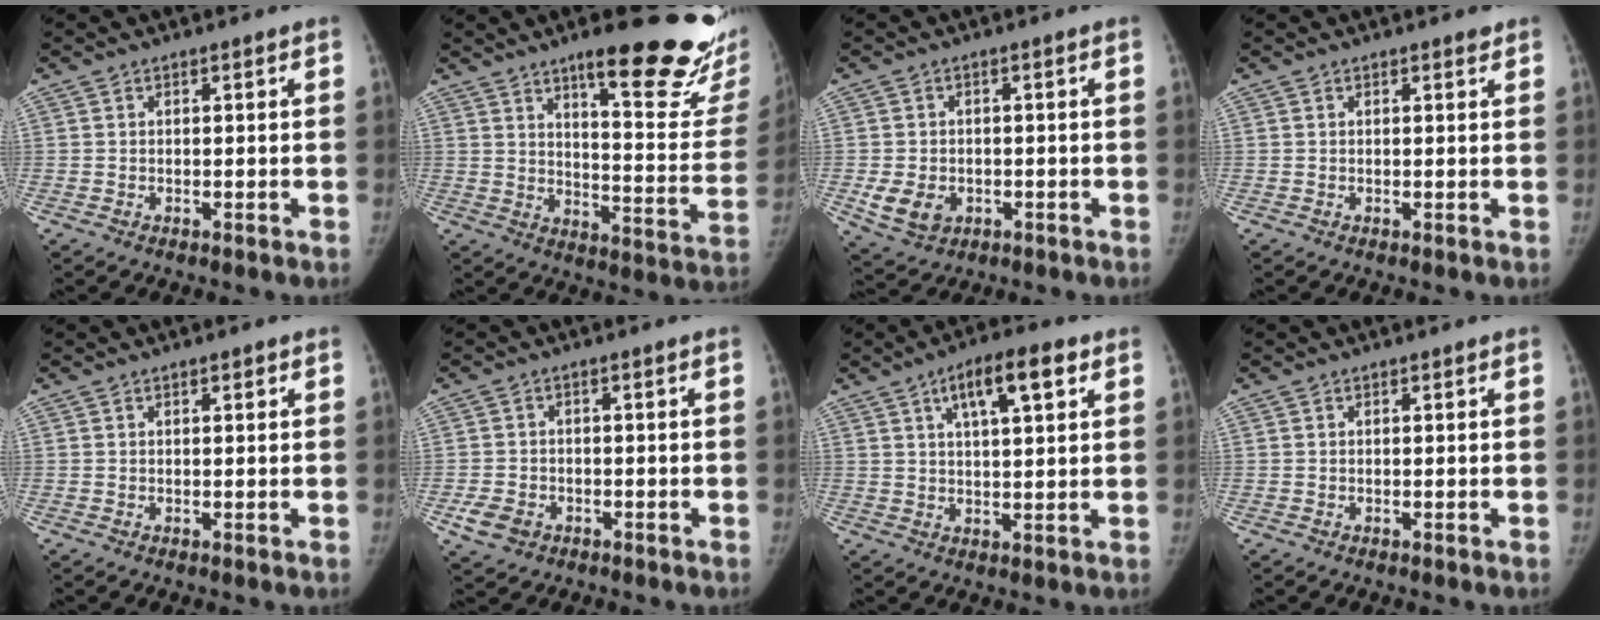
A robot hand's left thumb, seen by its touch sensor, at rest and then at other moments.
{"total": 24.1, "force": [15.9, 5.3, 17.2], "torque": [-0.191, -0.100, 0.216]}
{"total": 6.3, "force": [-1.8, 4.9, 3.6], "torque": [-0.056, 0.003, -0.020]}
{"total": 0.6, "force": [0.5, 0.2, 0.3], "torque": [-0.005, -0.004, 0.006]}
{"total": 1.0, "force": [0.5, 0.4, 0.7], "torque": [-0.006, 0.001, 0.006]}
{"total": 4.3, "force": [-2.0, 3.3, 1.9], "torque": [-0.031, 0.009, -0.029]}
{"total": 9.6, "force": [4.4, 3.1, 7.9], "torque": [-0.115, -0.003, 0.070]}
{"total": 0.0}